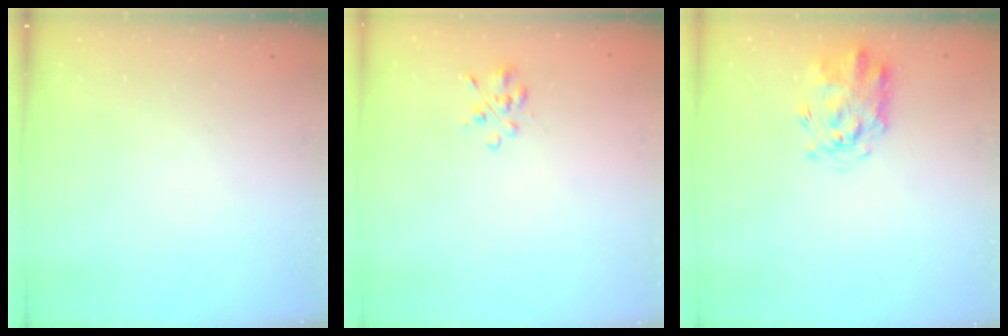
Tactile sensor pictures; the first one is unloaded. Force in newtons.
{"total": 2.6, "press": 2.4, "slide": 0.9}
{"total": 4.1, "press": 4.0, "slide": 1.0}